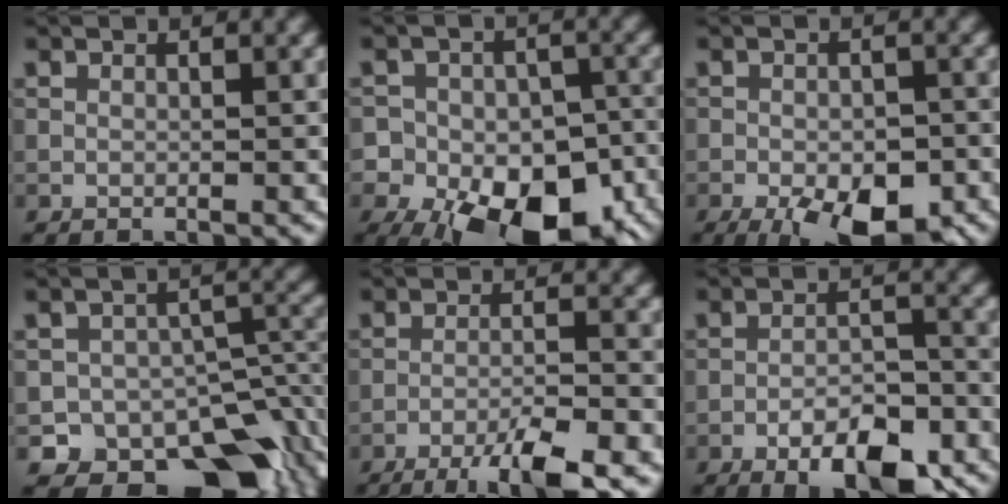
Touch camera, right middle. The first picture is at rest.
{"total": 17.9, "force": [-10.0, 11.6, 9.2], "torque": [-0.130, -0.042, -0.147]}
{"total": 8.5, "force": [-4.7, 3.5, 6.2], "torque": [-0.093, -0.013, -0.069]}
{"total": 12.7, "force": [-8.6, 7.5, 5.5], "torque": [-0.057, 0.000, -0.110]}
{"total": 7.2, "force": [-4.9, 1.1, 5.1], "torque": [-0.079, -0.004, -0.081]}
{"total": 7.6, "force": [-4.8, 2.6, 5.4], "torque": [-0.079, 0.002, -0.075]}